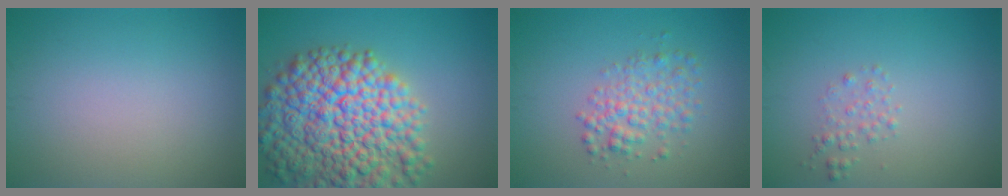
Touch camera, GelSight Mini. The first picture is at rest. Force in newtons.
{"total": 12.8, "press": 12.8, "slide": 0.6}
{"total": 3.2, "press": 3.2, "slide": 0.1}
{"total": 1.2, "press": 1.2, "slide": 0.1}